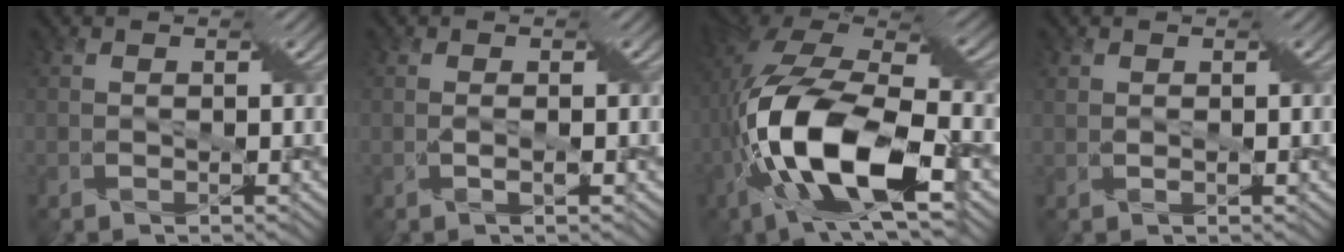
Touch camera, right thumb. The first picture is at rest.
{"total": 1.0, "force": [-0.2, -0.1, 1.0], "torque": [-0.018, -0.002, -0.001]}
{"total": 17.4, "force": [-4.8, 7.2, 15.1], "torque": [-0.322, -0.004, -0.085]}
{"total": 0.9, "force": [0.4, 0.6, 0.6], "torque": [-0.014, 0.000, 0.009]}